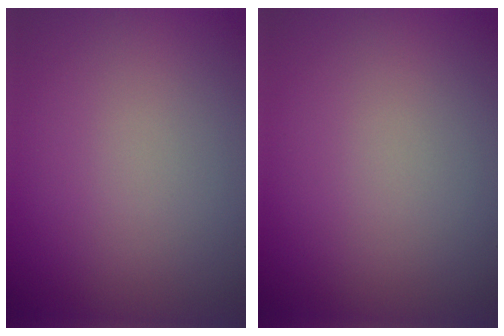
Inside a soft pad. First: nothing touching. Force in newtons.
{"total": 0.0}